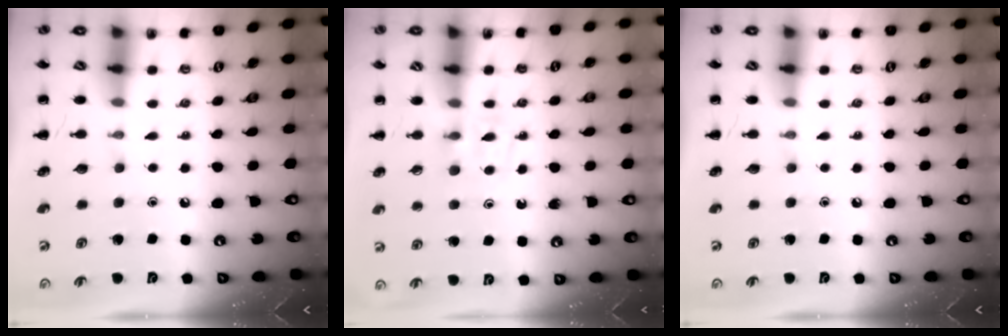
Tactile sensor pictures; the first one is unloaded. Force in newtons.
{"total": 4.8, "press": 4.4, "slide": 1.8}
{"total": 0.0}